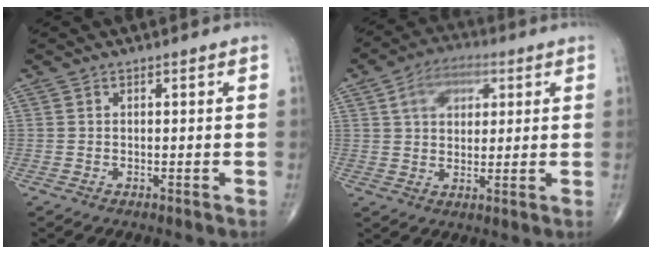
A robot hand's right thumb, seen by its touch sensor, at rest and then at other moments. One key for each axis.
{"total": 9.2, "fx": 3.3, "fy": 6.0, "fz": 6.1, "tx": -0.077, "ty": 0.003, "tz": 0.050}